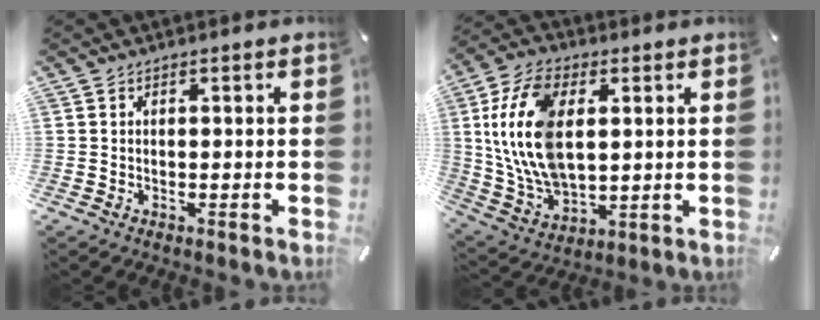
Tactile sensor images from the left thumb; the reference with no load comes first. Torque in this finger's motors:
{"motor_torque": [2.54, 2.47, 1.91, -0.86, 0.78]}